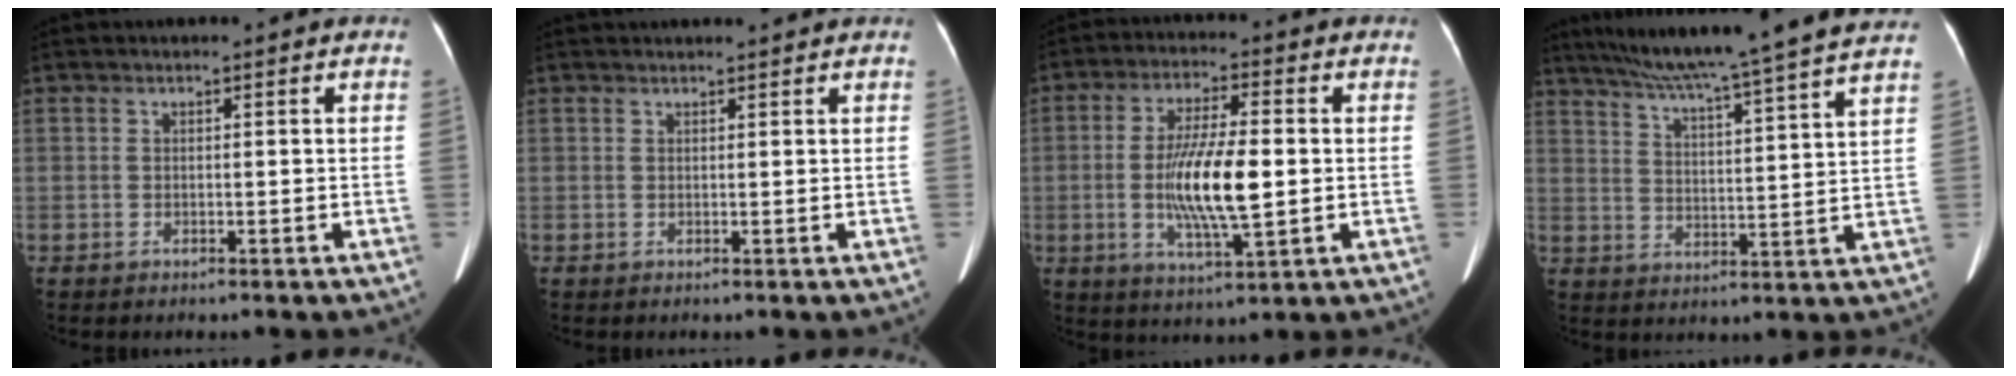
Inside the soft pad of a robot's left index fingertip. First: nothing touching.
{"total": 4.8, "force": [4.6, 0.2, 1.3], "torque": [-0.013, 0.030, 0.055]}
{"total": 11.0, "force": [-0.9, 1.9, 10.8], "torque": [-0.209, -0.010, -0.017]}
{"total": 22.9, "force": [19.9, -1.7, 11.3], "torque": [-0.191, -0.019, 0.270]}